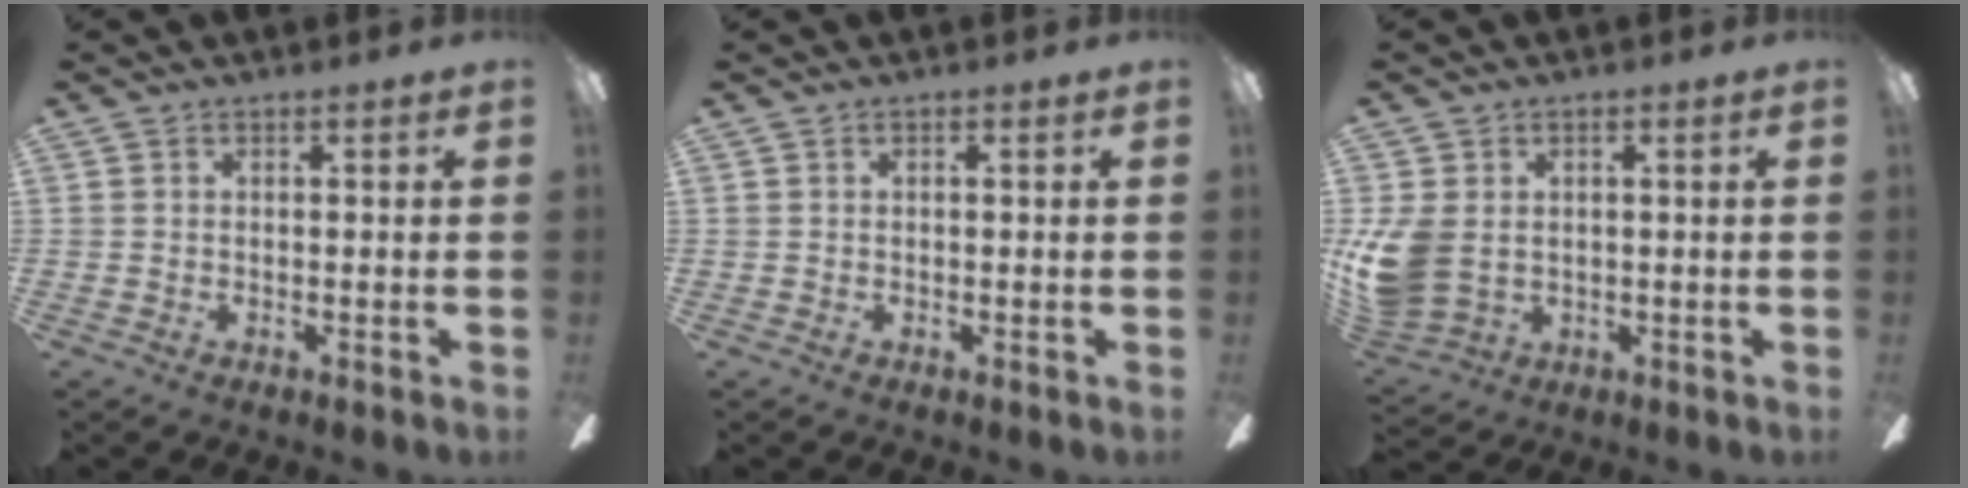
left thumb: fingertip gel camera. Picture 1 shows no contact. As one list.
[{"total": 0.0}, {"total": 9.9, "force": [0.3, 7.5, 6.5], "torque": [-0.159, 0.008, 0.010]}]